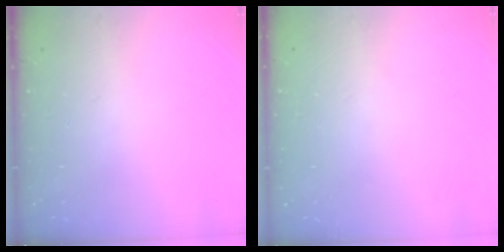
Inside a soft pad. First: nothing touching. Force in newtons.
{"total": 0.0}